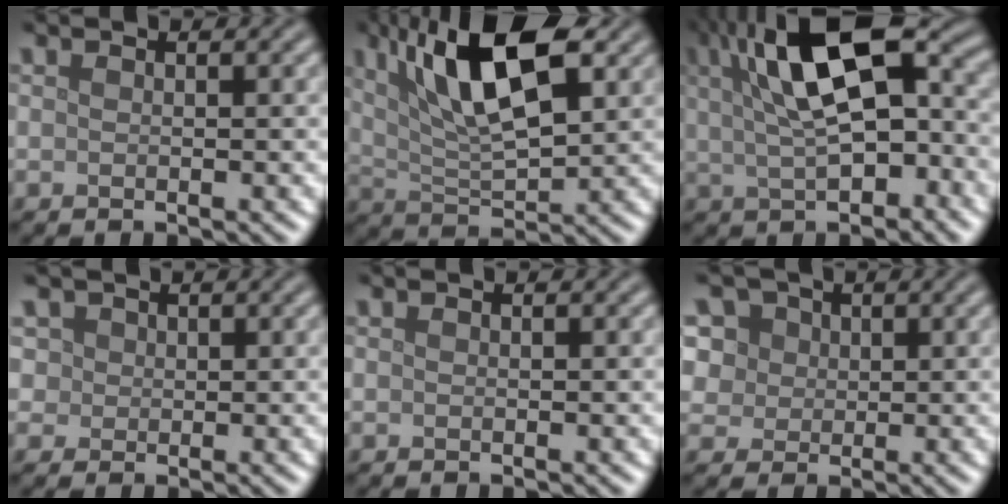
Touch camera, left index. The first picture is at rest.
{"total": 10.1, "force": [4.3, 3.7, 8.4], "torque": [-0.149, 0.008, 0.073]}
{"total": 11.8, "force": [2.7, 5.1, 10.3], "torque": [-0.172, 0.017, 0.039]}
{"total": 3.9, "force": [2.0, 3.0, 1.4], "torque": [-0.034, 0.009, 0.027]}
{"total": 0.0}
{"total": 8.5, "force": [4.4, 6.3, 3.7], "torque": [-0.072, 0.026, 0.049]}